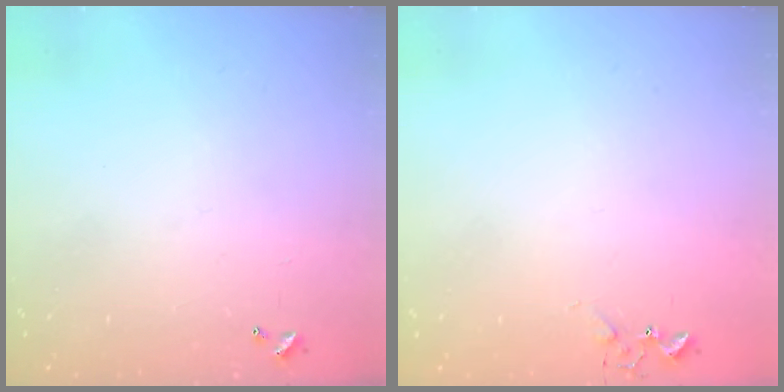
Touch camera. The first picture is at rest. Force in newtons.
{"total": 5.2, "press": 5.2, "slide": 0.6}